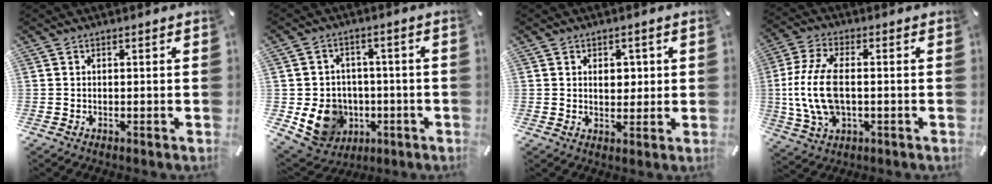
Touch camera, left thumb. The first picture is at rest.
{"total": 12.2, "force": [-2.9, 10.8, 5.0], "torque": [-0.104, 0.017, -0.039]}
{"total": 3.9, "force": [0.8, 3.1, 2.2], "torque": [-0.017, -0.006, 0.005]}
{"total": 13.2, "force": [-0.7, 7.2, 11.1], "torque": [-0.245, -0.009, -0.010]}